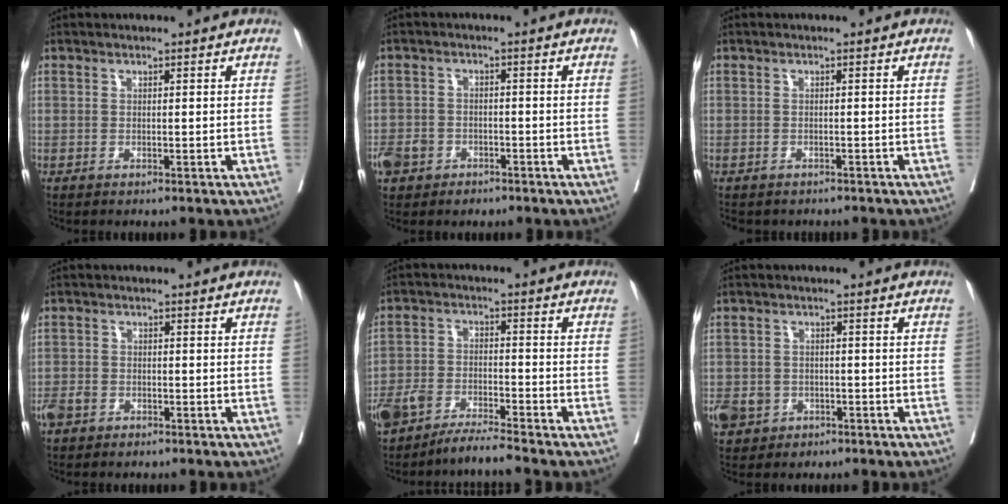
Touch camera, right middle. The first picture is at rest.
{"total": 4.8, "force": [-2.8, 3.6, 1.6], "torque": [-0.031, 0.006, -0.045]}
{"total": 5.1, "force": [-4.4, 2.2, 1.4], "torque": [-0.027, -0.004, -0.055]}
{"total": 2.7, "force": [-1.5, 1.8, 1.3], "torque": [-0.028, 0.002, -0.026]}
{"total": 6.1, "force": [-5.4, 0.6, 2.7], "torque": [-0.055, -0.003, -0.100]}
{"total": 9.4, "force": [-4.1, 8.1, 2.6], "torque": [-0.079, 0.008, -0.058]}